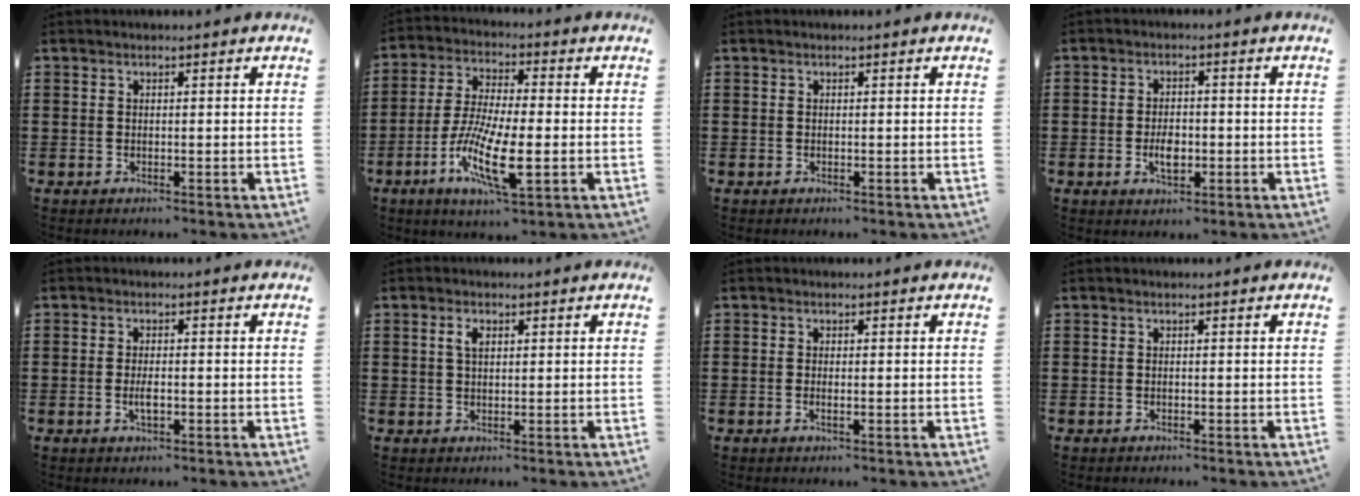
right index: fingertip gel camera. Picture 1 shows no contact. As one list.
[{"total": 12.0, "force": [-4.0, 3.2, 10.9], "torque": [-0.229, -0.012, -0.076]}, {"total": 0.0}, {"total": 3.7, "force": [-1.0, 2.0, 3.0], "torque": [-0.047, 0.000, -0.017]}, {"total": 2.8, "force": [-0.7, 1.0, 2.5], "torque": [-0.053, -0.002, -0.014]}, {"total": 2.2, "force": [0.7, 1.1, 1.8], "torque": [-0.039, 0.007, 0.012]}, {"total": 1.1, "force": [-0.3, 0.2, 1.1], "torque": [-0.020, -0.002, -0.005]}, {"total": 0.0}]